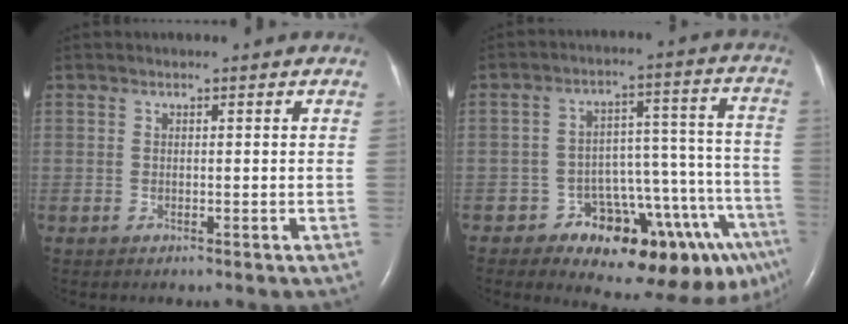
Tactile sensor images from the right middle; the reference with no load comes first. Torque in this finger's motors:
{"motor_torque": [1.61, -0.53, 0.23, 0.11]}